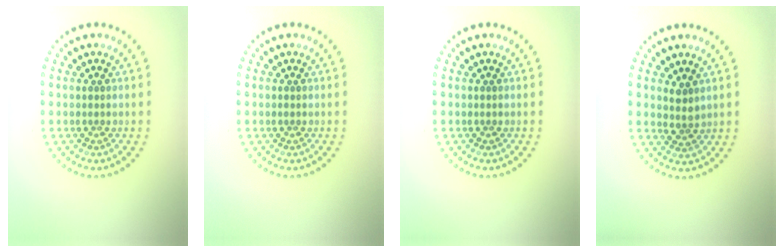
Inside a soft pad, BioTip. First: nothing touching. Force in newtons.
{"total": 0.0}
{"total": 0.0}
{"total": 1.7, "press": 1.3, "slide": 1.0}